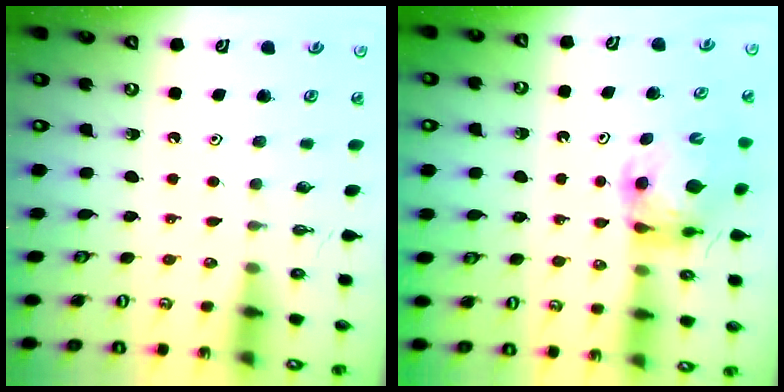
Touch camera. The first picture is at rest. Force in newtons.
{"total": 6.1, "press": 6.1, "slide": 0.6}